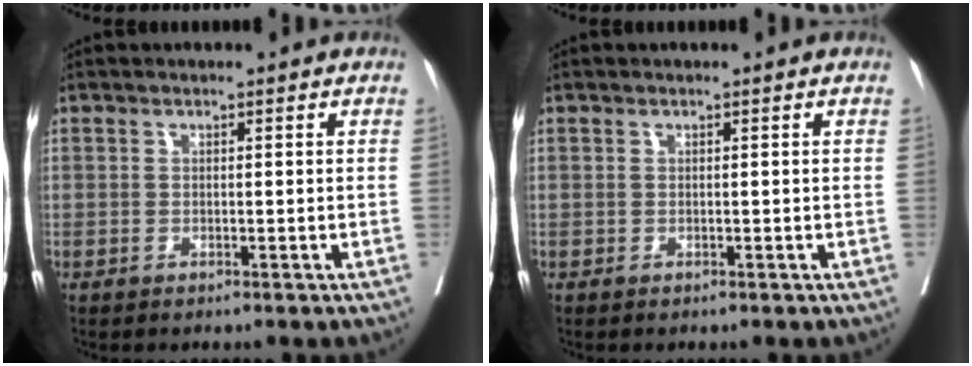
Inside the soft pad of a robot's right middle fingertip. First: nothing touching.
{"total": 0.0}